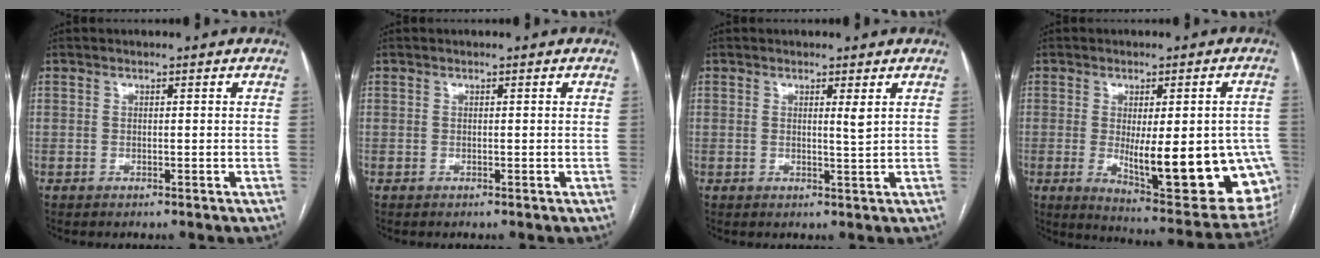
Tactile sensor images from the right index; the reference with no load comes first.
{"total": 0.0}
{"total": 1.7, "force": [0.7, -0.2, 1.5], "torque": [-0.026, -0.007, 0.011]}
{"total": 20.7, "force": [-4.1, 5.7, 19.5], "torque": [-0.177, -0.015, -0.030]}